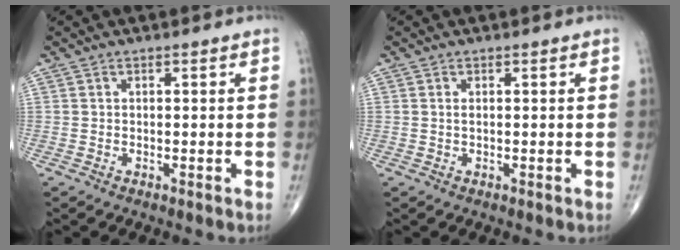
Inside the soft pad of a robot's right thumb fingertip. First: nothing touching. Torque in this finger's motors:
{"motor_torque": [-0.24, 0.27, 0.10, 0.33, -0.05]}